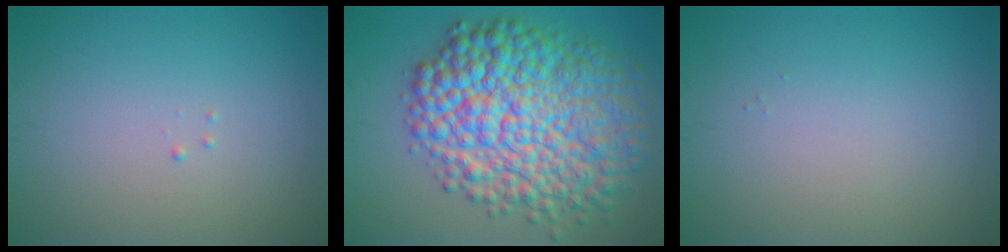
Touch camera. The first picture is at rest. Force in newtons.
{"total": 12.6, "press": 12.6, "slide": 0.1}
{"total": 0.0}